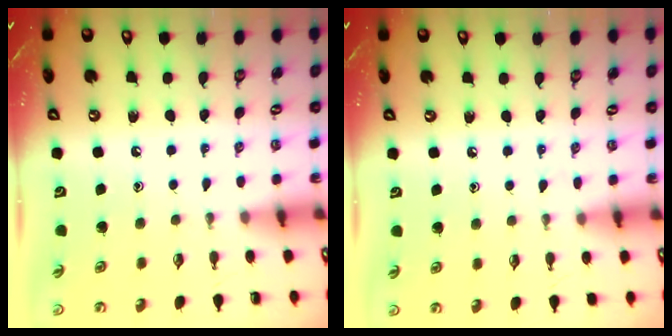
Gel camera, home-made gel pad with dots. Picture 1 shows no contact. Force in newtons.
{"total": 4.6, "press": 4.5, "slide": 0.7}